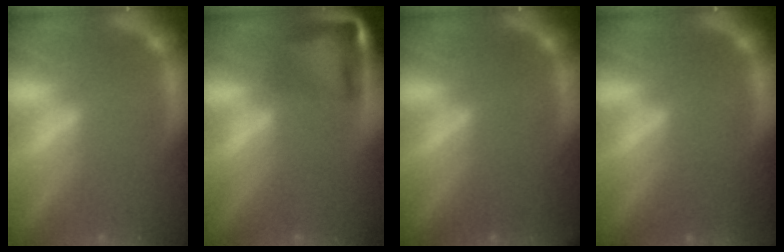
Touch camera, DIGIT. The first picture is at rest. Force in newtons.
{"total": 6.9}
{"total": 2.4}
{"total": 7.0}